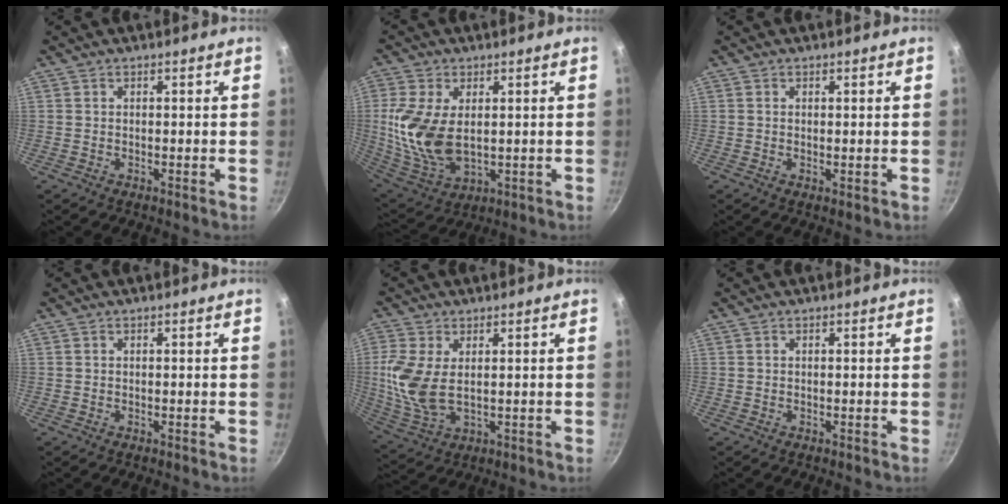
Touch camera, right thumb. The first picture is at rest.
{"total": 14.4, "force": [1.4, 8.5, 11.6], "torque": [-0.235, -0.018, 0.039]}
{"total": 0.6, "force": [0.2, 0.3, 0.6], "torque": [-0.008, -0.005, 0.000]}
{"total": 0.0}
{"total": 10.3, "force": [1.4, 5.8, 8.4], "torque": [-0.182, -0.007, 0.035]}
{"total": 0.0}